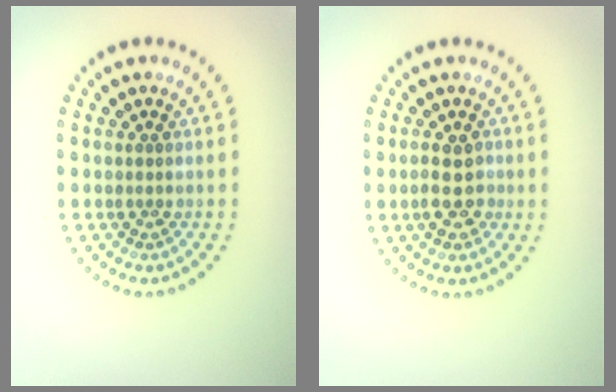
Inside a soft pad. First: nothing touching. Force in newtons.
{"total": 3.0, "press": 2.9, "slide": 0.4}